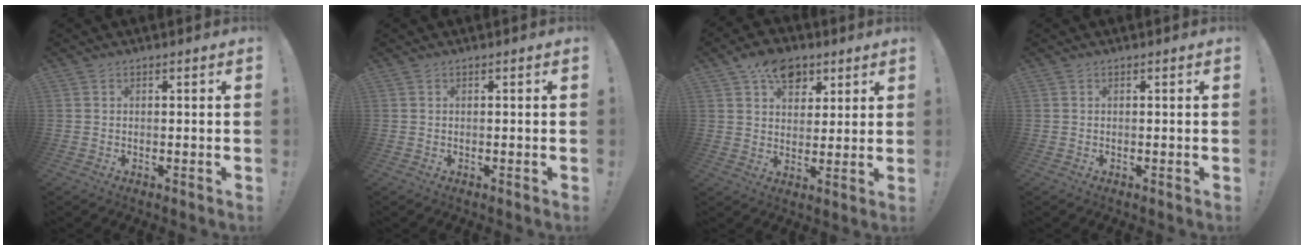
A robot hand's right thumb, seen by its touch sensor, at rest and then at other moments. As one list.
[{"total": 0.6, "force": [-0.5, -0.1, -0.3], "torque": [0.004, 0.002, -0.008]}, {"total": 11.4, "force": [6.4, 7.8, 5.3], "torque": [-0.070, -0.027, 0.118]}, {"total": 0.0}]